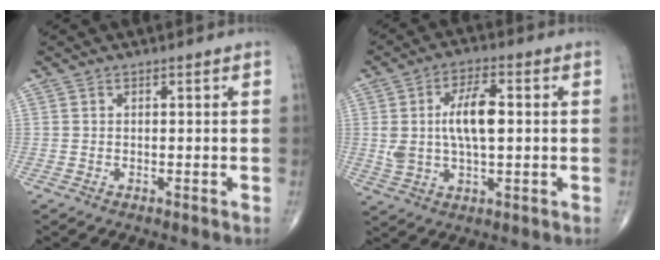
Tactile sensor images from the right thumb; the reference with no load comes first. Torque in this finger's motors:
{"motor_torque": [0.77, 1.21, 0.62, 0.23, 0.35]}